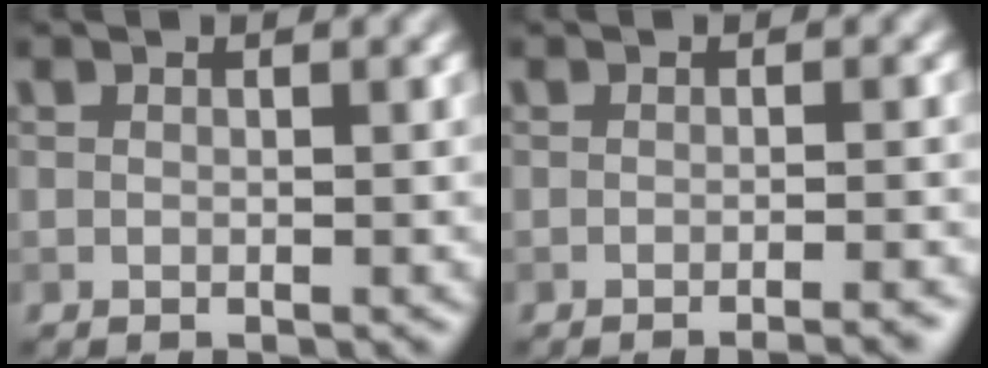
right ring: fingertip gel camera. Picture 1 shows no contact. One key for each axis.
{"total": 2.8, "fx": -2.0, "fy": 0.6, "fz": 1.9, "tx": -0.014, "ty": 0.009, "tz": -0.032}